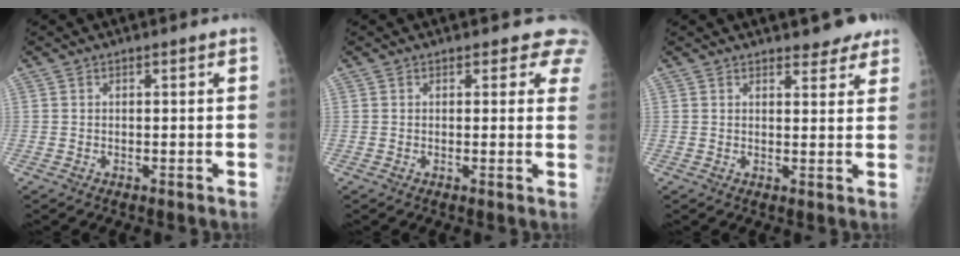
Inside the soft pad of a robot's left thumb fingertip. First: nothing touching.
{"total": 4.5, "force": [3.8, 2.2, 0.7], "torque": [0.032, -0.017, 0.018]}
{"total": 4.6, "force": [3.9, 1.8, 1.9], "torque": [0.000, -0.018, 0.046]}